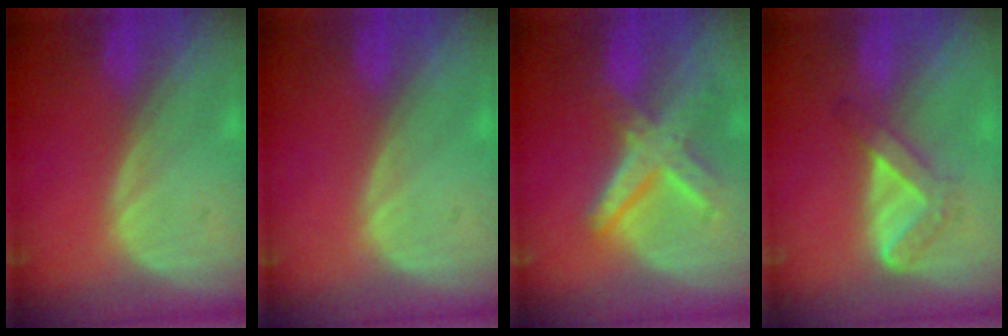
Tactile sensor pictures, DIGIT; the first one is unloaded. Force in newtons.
{"total": 0.0}
{"total": 8.2, "press": 7.0, "slide": 4.2}
{"total": 4.5, "press": 4.2, "slide": 1.6}